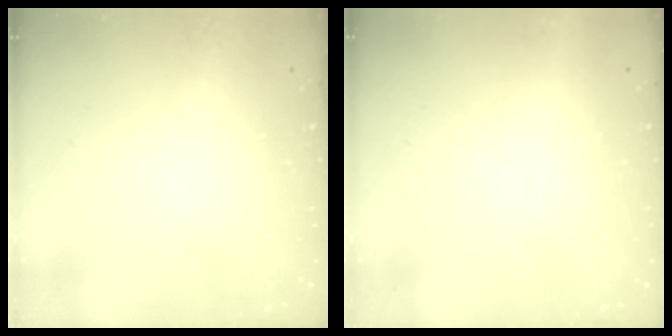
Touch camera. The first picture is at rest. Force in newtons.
{"total": 1.7, "press": 1.7, "slide": 0.1}